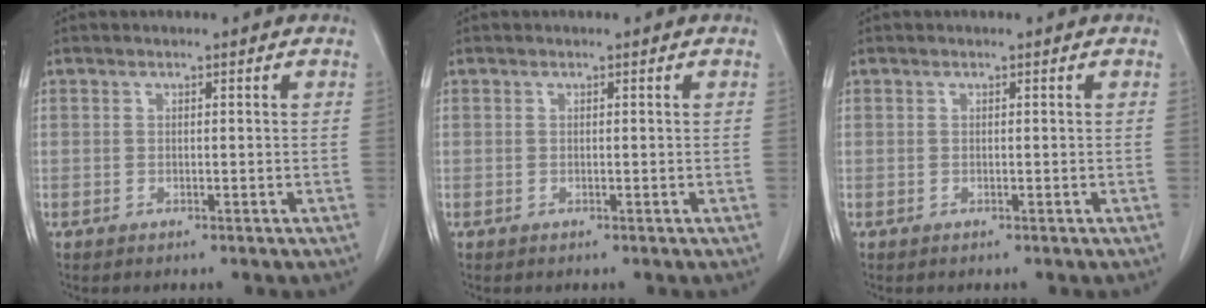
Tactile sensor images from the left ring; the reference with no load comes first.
{"total": 0.0}
{"total": 0.0}